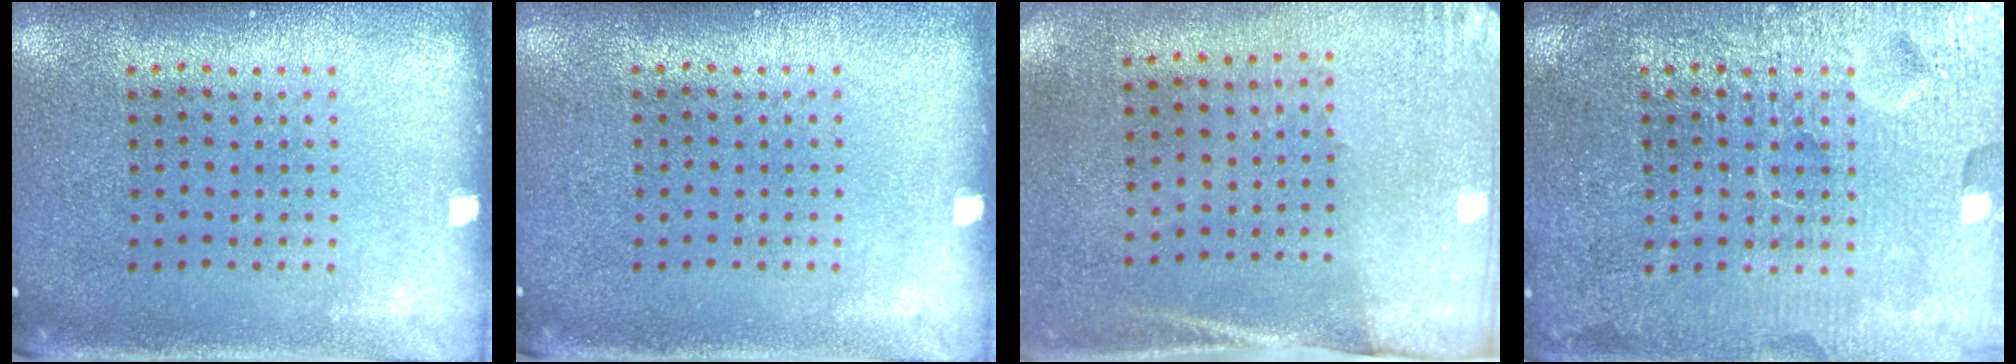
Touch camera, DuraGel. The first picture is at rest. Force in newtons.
{"total": 0.0}
{"total": 2.7, "press": 2.3, "slide": 1.4}
{"total": 7.1, "press": 7.0, "slide": 0.8}